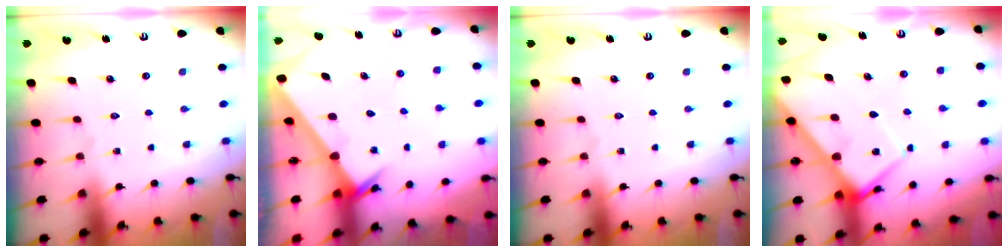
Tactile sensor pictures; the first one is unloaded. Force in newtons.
{"total": 2.7, "press": 2.7, "slide": 0.3}
{"total": 0.0}
{"total": 7.9, "press": 7.9, "slide": 0.8}